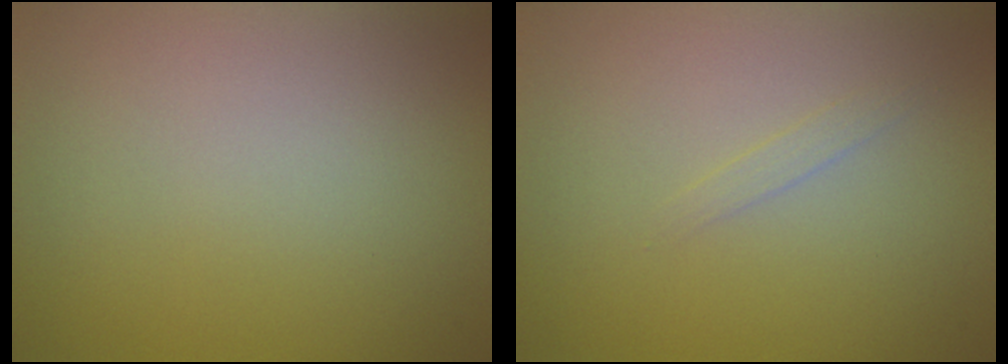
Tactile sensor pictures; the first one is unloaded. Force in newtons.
{"total": 0.7, "press": 0.7, "slide": 0.0}